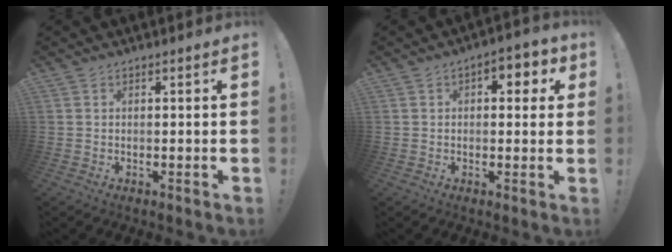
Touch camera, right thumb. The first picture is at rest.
{"total": 5.0, "force": [1.2, 3.2, 3.7], "torque": [-0.035, -0.002, 0.014]}